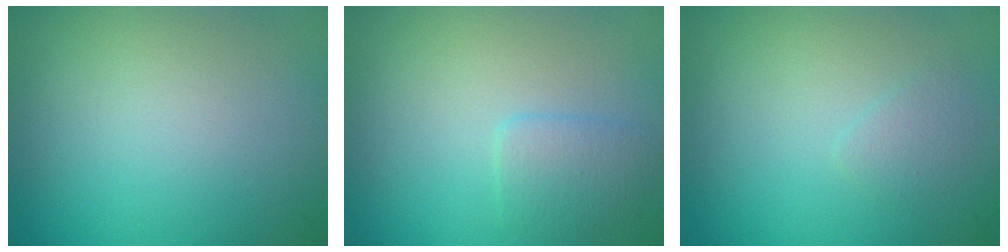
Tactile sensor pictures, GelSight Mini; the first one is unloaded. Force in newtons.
{"total": 2.0, "press": 2.0, "slide": 0.1}
{"total": 1.1, "press": 1.1, "slide": 0.1}